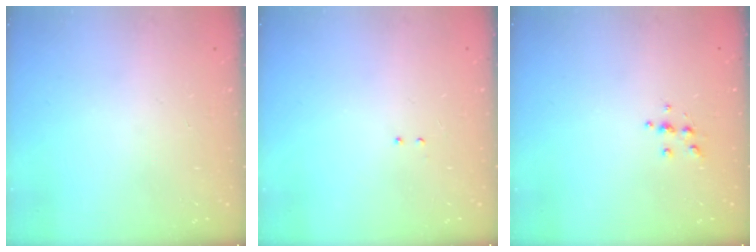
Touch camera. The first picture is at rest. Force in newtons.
{"total": 2.1, "press": 2.0, "slide": 0.6}
{"total": 4.3, "press": 4.3, "slide": 0.5}